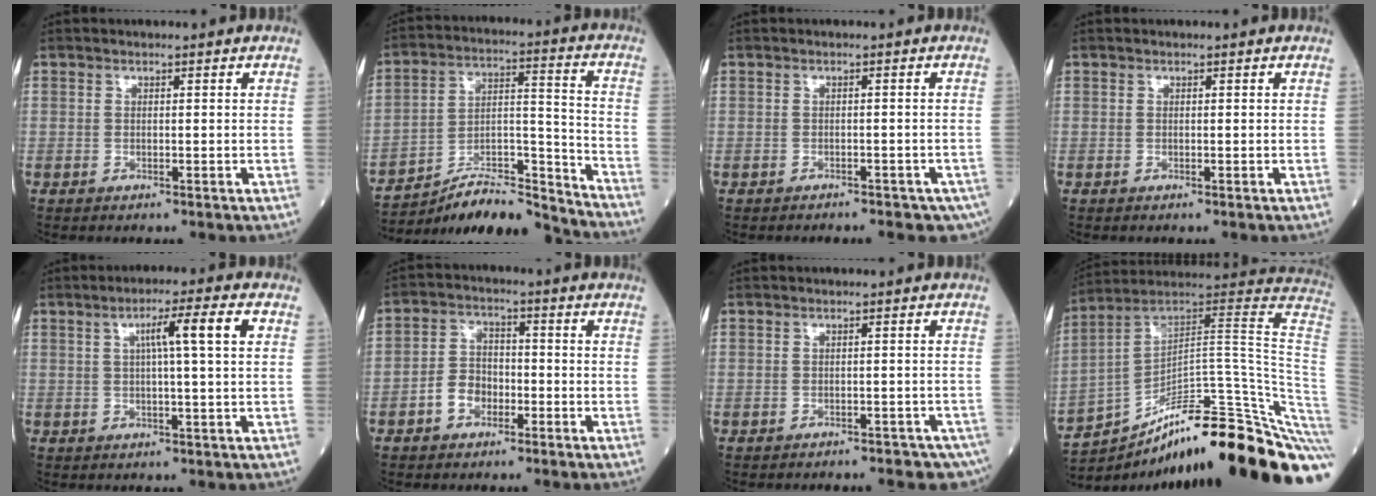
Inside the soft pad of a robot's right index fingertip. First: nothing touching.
{"total": 17.2, "force": [-16.5, 1.1, 4.6], "torque": [-0.083, 0.035, -0.271]}
{"total": 7.9, "force": [-6.3, 3.4, 3.3], "torque": [-0.044, -0.009, -0.065]}
{"total": 0.0}
{"total": 6.5, "force": [1.8, -0.5, 6.2], "torque": [-0.105, 0.013, 0.030]}
{"total": 5.0, "force": [-2.3, 3.5, 2.7], "torque": [-0.059, 0.017, -0.044]}
{"total": 9.2, "force": [-7.6, 3.7, 3.6], "torque": [-0.051, -0.005, -0.077]}
{"total": 29.4, "force": [-21.9, 1.5, 19.6], "torque": [-0.138, 0.039, -0.304]}